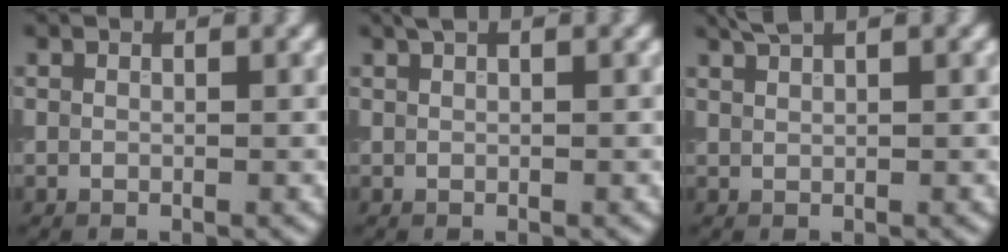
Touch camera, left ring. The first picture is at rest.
{"total": 0.8, "force": [0.5, 0.2, 0.6], "torque": [-0.011, 0.003, 0.010]}
{"total": 1.5, "force": [1.2, 0.3, 0.8], "torque": [-0.013, 0.003, 0.024]}